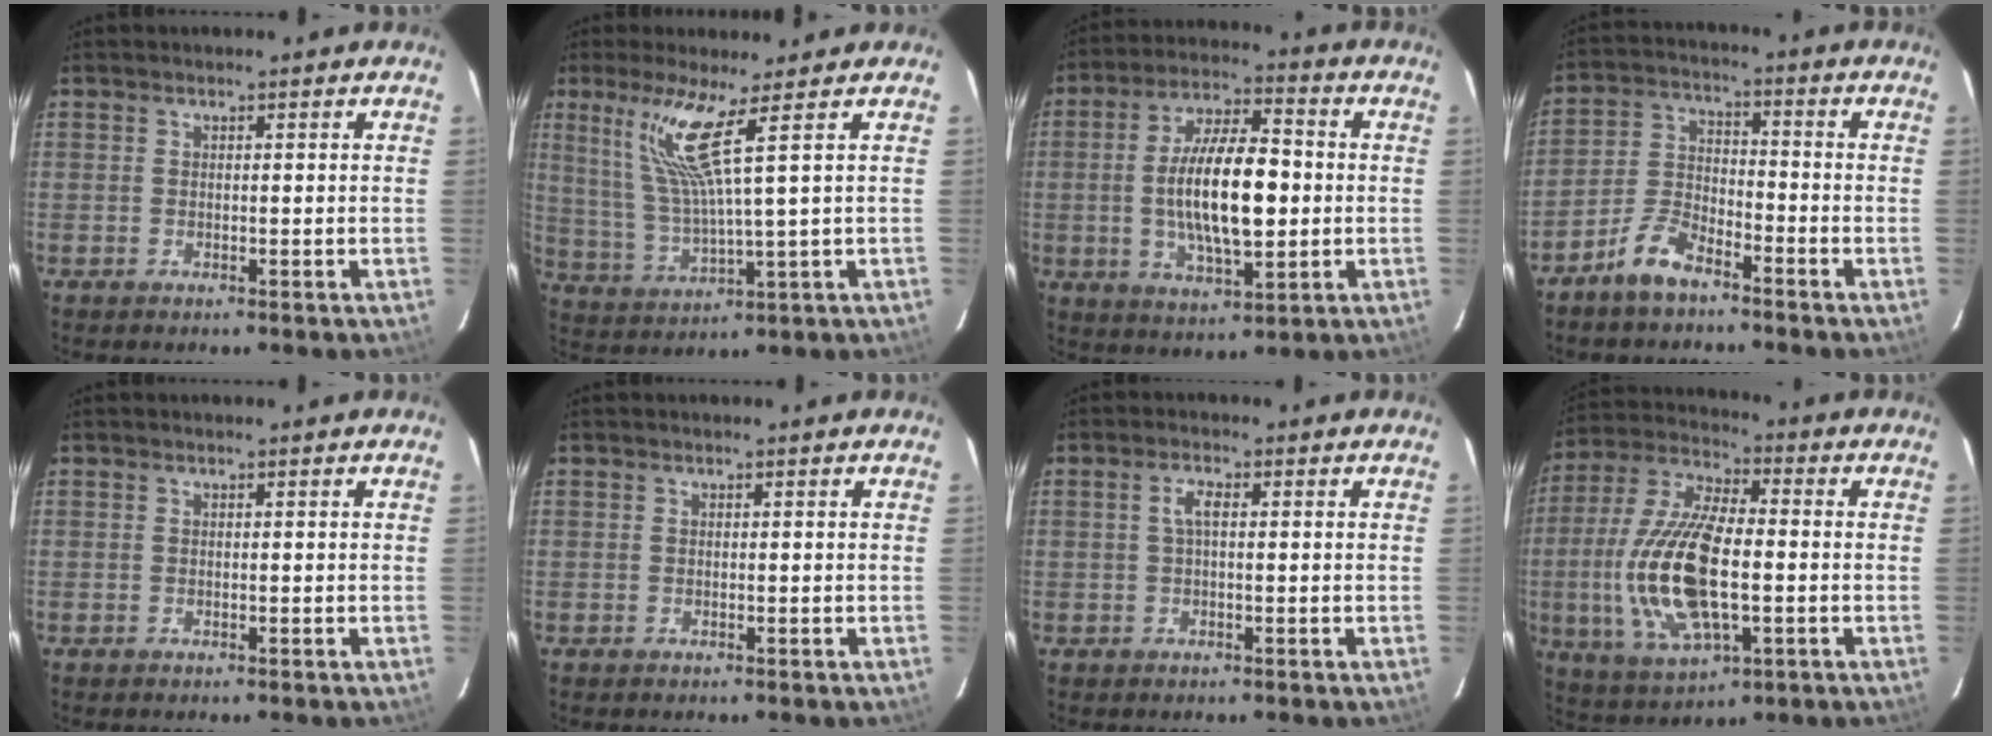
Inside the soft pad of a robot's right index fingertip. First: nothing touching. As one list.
[{"total": 9.0, "force": [4.9, -1.1, 7.5], "torque": [-0.147, -0.004, 0.111]}, {"total": 15.4, "force": [-0.8, 5.8, 14.3], "torque": [-0.261, 0.004, -0.010]}, {"total": 7.2, "force": [-5.6, 2.5, 3.7], "torque": [-0.089, 0.010, -0.110]}, {"total": 0.0}, {"total": 0.0}, {"total": 2.5, "force": [0.3, 0.9, 2.3], "torque": [-0.048, 0.007, 0.006]}, {"total": 19.1, "force": [-2.8, 8.1, 17.1], "torque": [-0.357, -0.007, -0.048]}]